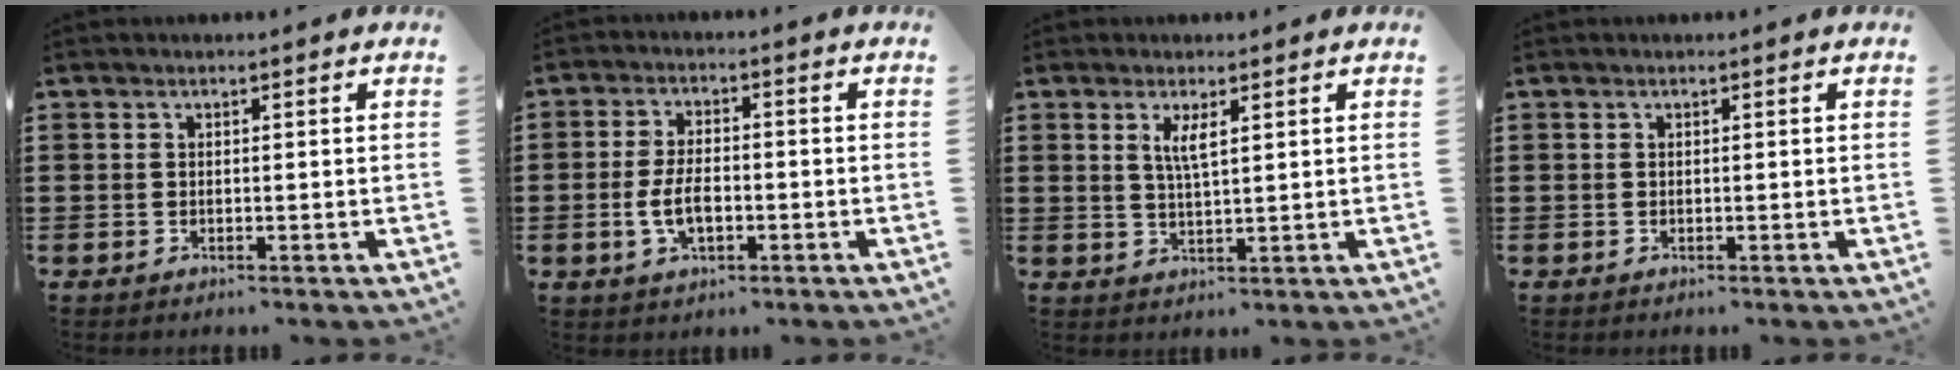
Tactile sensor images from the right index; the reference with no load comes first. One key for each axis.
{"total": 5.2, "fx": -1.2, "fy": 2.6, "fz": 4.3, "tx": -0.098, "ty": 0.000, "tz": -0.027}
{"total": 2.9, "fx": 1.2, "fy": 0.6, "fz": 2.6, "tx": -0.055, "ty": 0.003, "tz": 0.019}
{"total": 0.0}